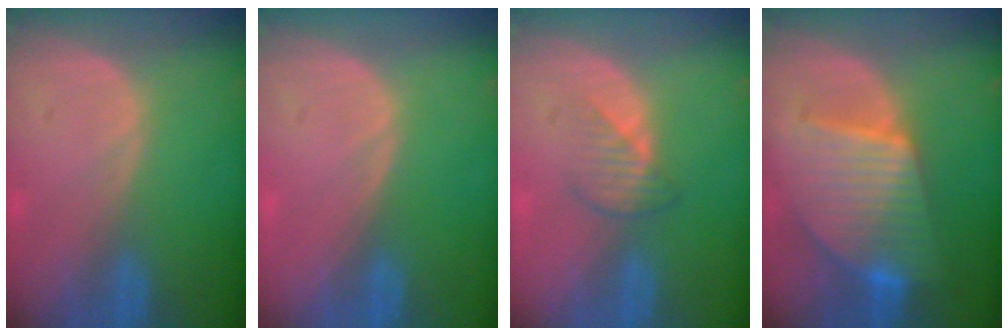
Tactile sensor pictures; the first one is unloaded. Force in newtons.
{"total": 0.0}
{"total": 3.0, "press": 2.9, "slide": 0.7}
{"total": 9.8, "press": 9.7, "slide": 0.7}